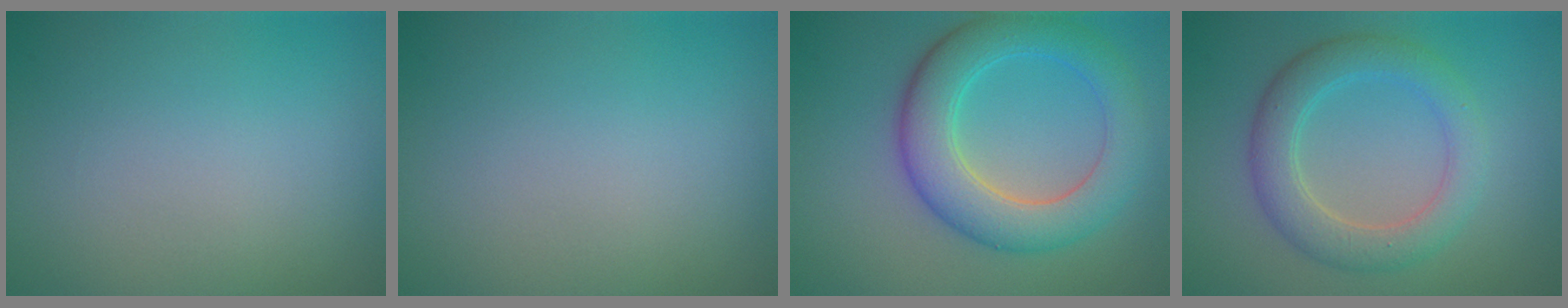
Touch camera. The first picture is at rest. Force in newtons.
{"total": 0.0}
{"total": 6.6, "press": 6.6, "slide": 0.1}
{"total": 4.3, "press": 4.3, "slide": 0.2}